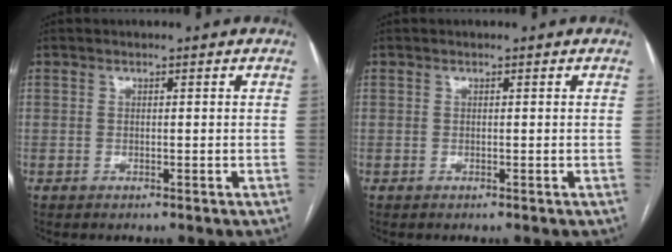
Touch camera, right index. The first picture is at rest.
{"total": 0.0}